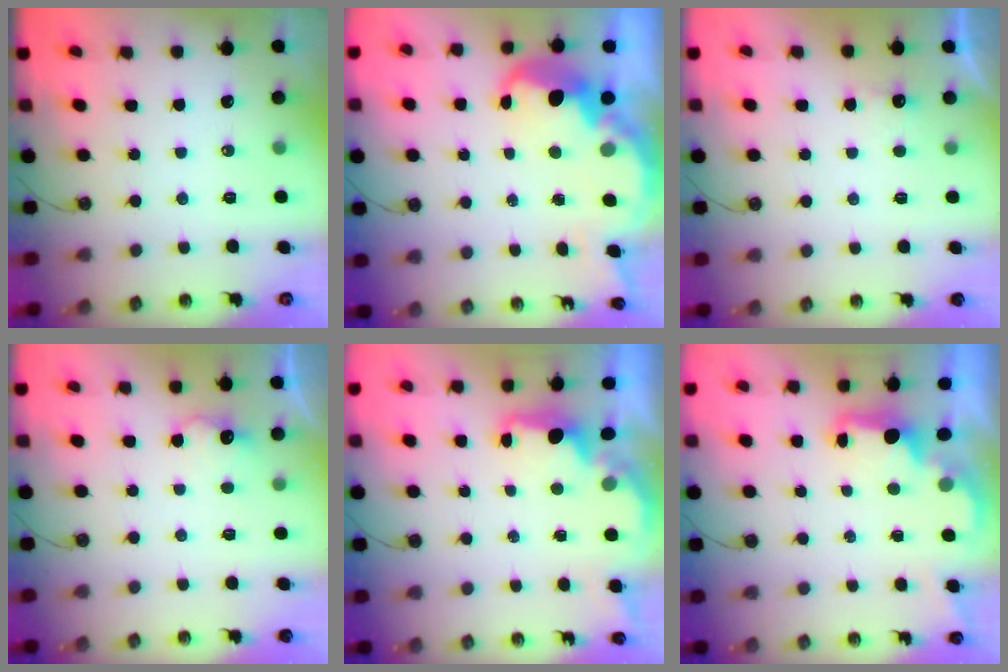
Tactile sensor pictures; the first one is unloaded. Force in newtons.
{"total": 8.2, "press": 8.2, "slide": 0.5}
{"total": 1.0, "press": 0.7, "slide": 0.8}
{"total": 6.4, "press": 6.3, "slide": 1.0}
{"total": 2.0, "press": 1.8, "slide": 0.7}
{"total": 2.2, "press": 2.1, "slide": 0.8}